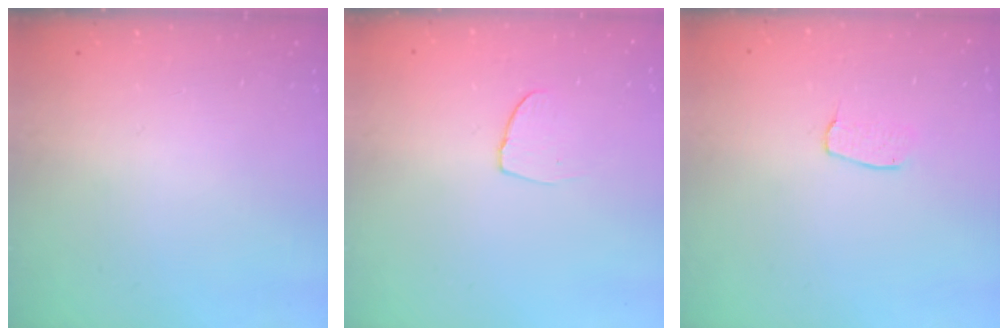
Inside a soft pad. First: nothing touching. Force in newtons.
{"total": 4.2, "press": 4.2, "slide": 0.3}
{"total": 4.7, "press": 4.7, "slide": 0.3}